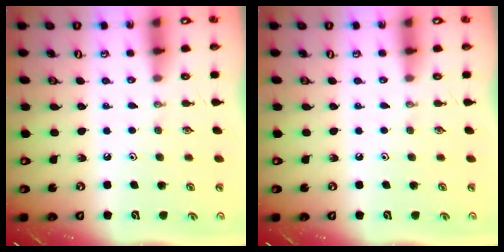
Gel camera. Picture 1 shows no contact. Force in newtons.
{"total": 0.0}